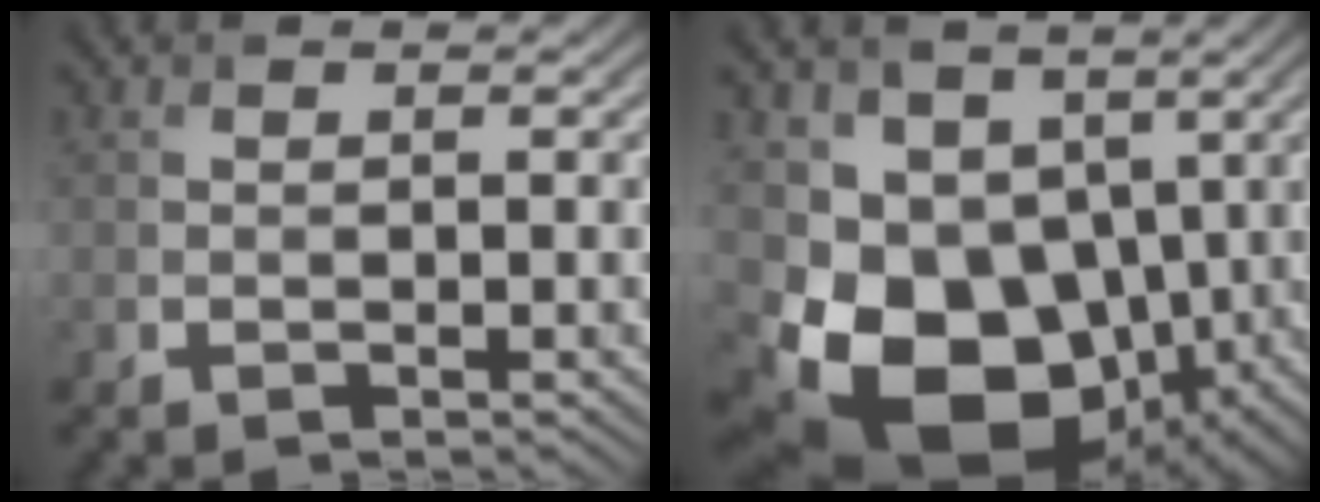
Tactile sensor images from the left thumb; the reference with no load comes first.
{"total": 15.0, "force": [-2.1, 11.2, 9.8], "torque": [-0.190, -0.040, -0.025]}